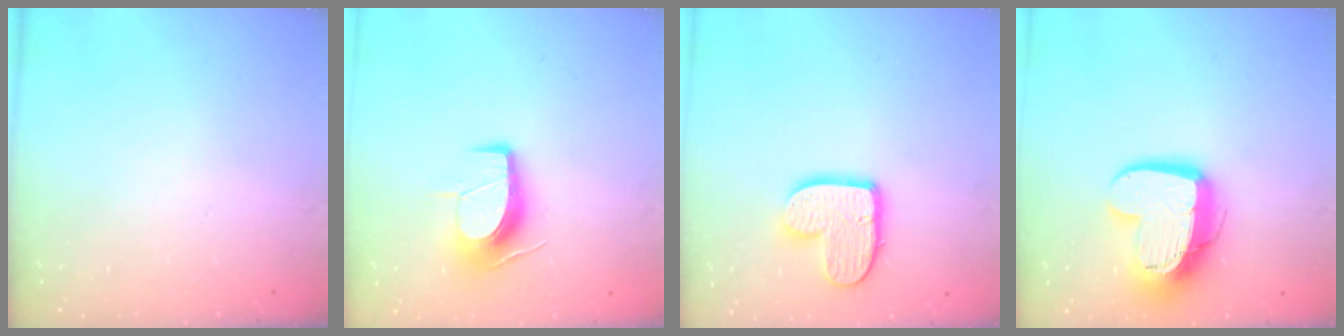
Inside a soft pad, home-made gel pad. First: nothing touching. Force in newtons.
{"total": 10.2, "press": 10.2, "slide": 0.8}
{"total": 11.3, "press": 11.3, "slide": 0.7}
{"total": 15.4, "press": 15.4, "slide": 1.6}